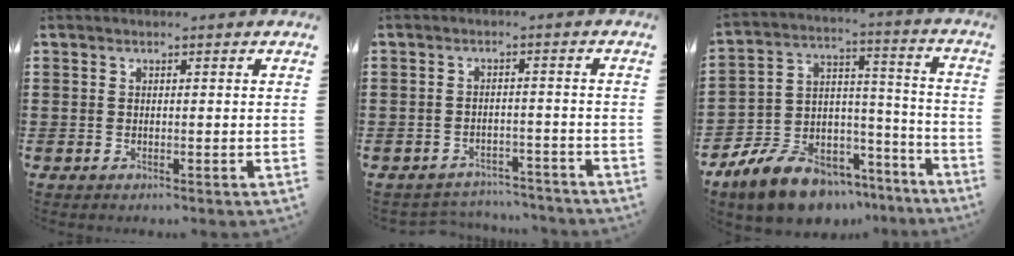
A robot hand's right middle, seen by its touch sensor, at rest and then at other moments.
{"total": 3.1, "force": [-3.0, 0.4, 0.0], "torque": [-0.007, -0.001, -0.065]}
{"total": 11.5, "force": [-9.7, 5.0, 3.7], "torque": [-0.084, 0.034, -0.184]}